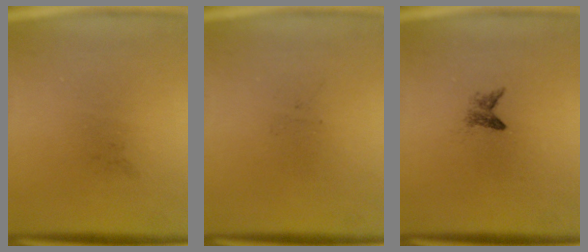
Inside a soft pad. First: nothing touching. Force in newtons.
{"total": 0.0}
{"total": 1.4}